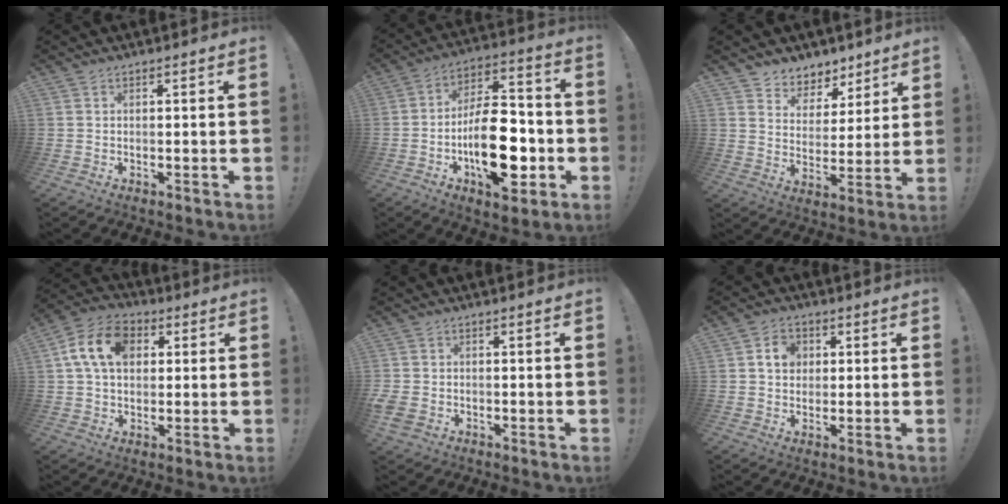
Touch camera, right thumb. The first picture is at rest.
{"total": 22.0, "force": [-5.5, 10.9, 18.3], "torque": [-0.297, 0.025, -0.078]}
{"total": 7.2, "force": [4.9, 5.2, 0.8], "torque": [-0.010, -0.044, 0.096]}
{"total": 14.2, "force": [3.8, 10.2, 9.1], "torque": [-0.159, 0.012, 0.076]}
{"total": 3.6, "force": [-1.1, 2.9, 1.8], "torque": [-0.048, 0.005, -0.017]}
{"total": 6.2, "force": [1.3, 5.2, 3.1], "torque": [-0.052, 0.011, 0.025]}